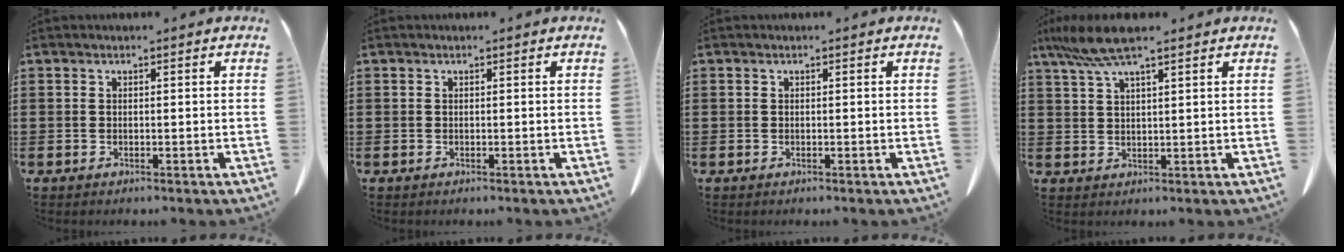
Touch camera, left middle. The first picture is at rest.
{"total": 0.0}
{"total": 0.0}
{"total": 6.2, "force": [4.4, 0.7, 4.3], "torque": [-0.095, -0.005, 0.081]}